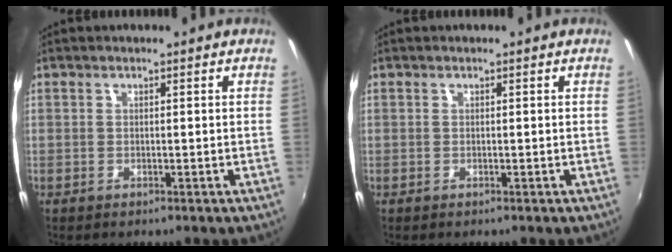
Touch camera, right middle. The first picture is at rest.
{"total": 0.0}